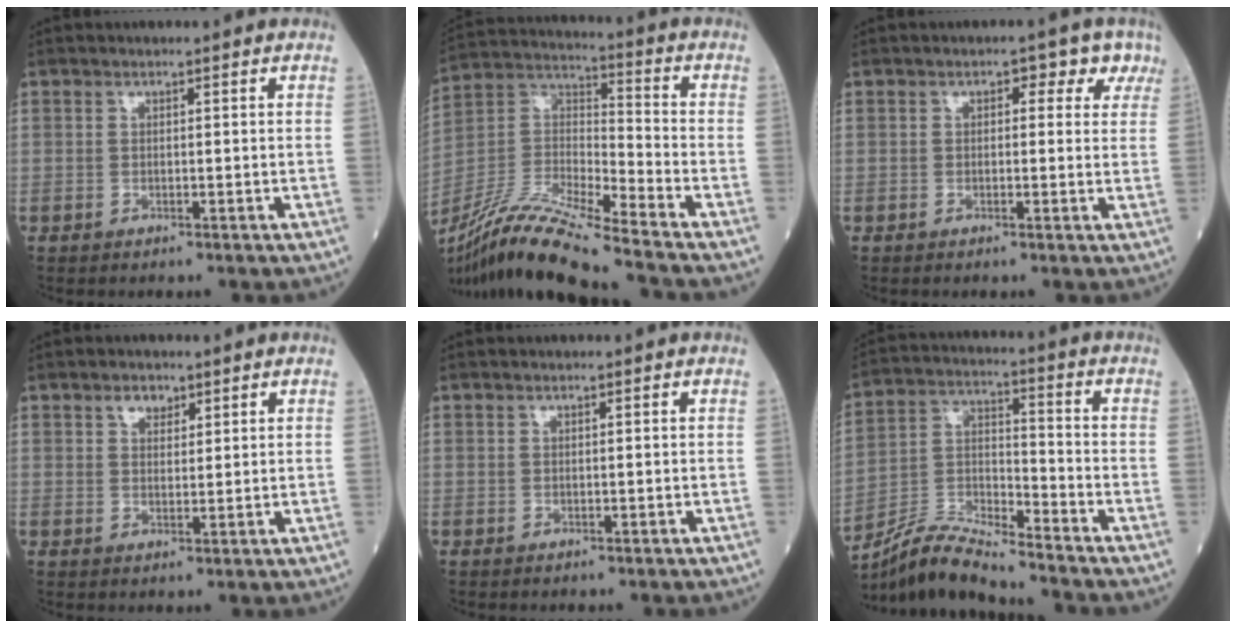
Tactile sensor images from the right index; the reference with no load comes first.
{"total": 18.8, "force": [-15.8, 0.2, 10.1], "torque": [-0.222, -0.019, -0.301]}
{"total": 3.8, "force": [1.7, 2.4, 2.4], "torque": [-0.011, 0.020, 0.011]}
{"total": 2.4, "force": [1.6, 1.5, 1.2], "torque": [-0.020, 0.003, 0.027]}
{"total": 0.0}
{"total": 10.4, "force": [-9.9, 0.1, 3.1], "torque": [-0.065, 0.009, -0.186]}